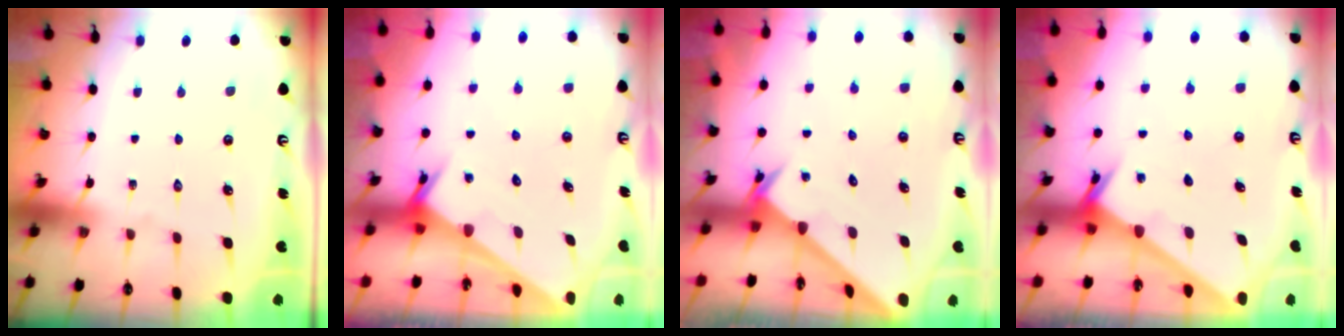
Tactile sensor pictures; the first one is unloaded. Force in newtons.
{"total": 2.5, "press": 2.5, "slide": 0.1}
{"total": 2.6, "press": 2.6, "slide": 0.2}
{"total": 2.5, "press": 2.5, "slide": 0.2}